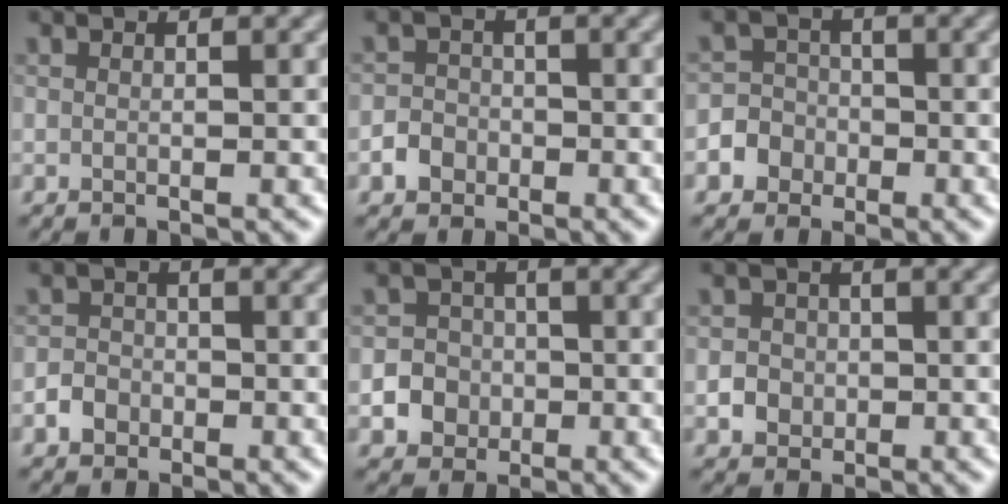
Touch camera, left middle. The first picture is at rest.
{"total": 2.2, "force": [-0.9, 1.9, 0.6], "torque": [0.000, 0.003, -0.021]}
{"total": 4.0, "force": [-1.8, 3.5, 0.5], "torque": [0.020, 0.000, -0.045]}
{"total": 1.9, "force": [-0.8, 1.6, 0.5], "torque": [-0.003, 0.003, -0.019]}
{"total": 5.2, "force": [-1.7, 4.8, 1.0], "torque": [0.003, 0.002, -0.047]}
{"total": 2.1, "force": [-0.4, 2.0, 0.5], "torque": [0.004, -0.003, -0.012]}